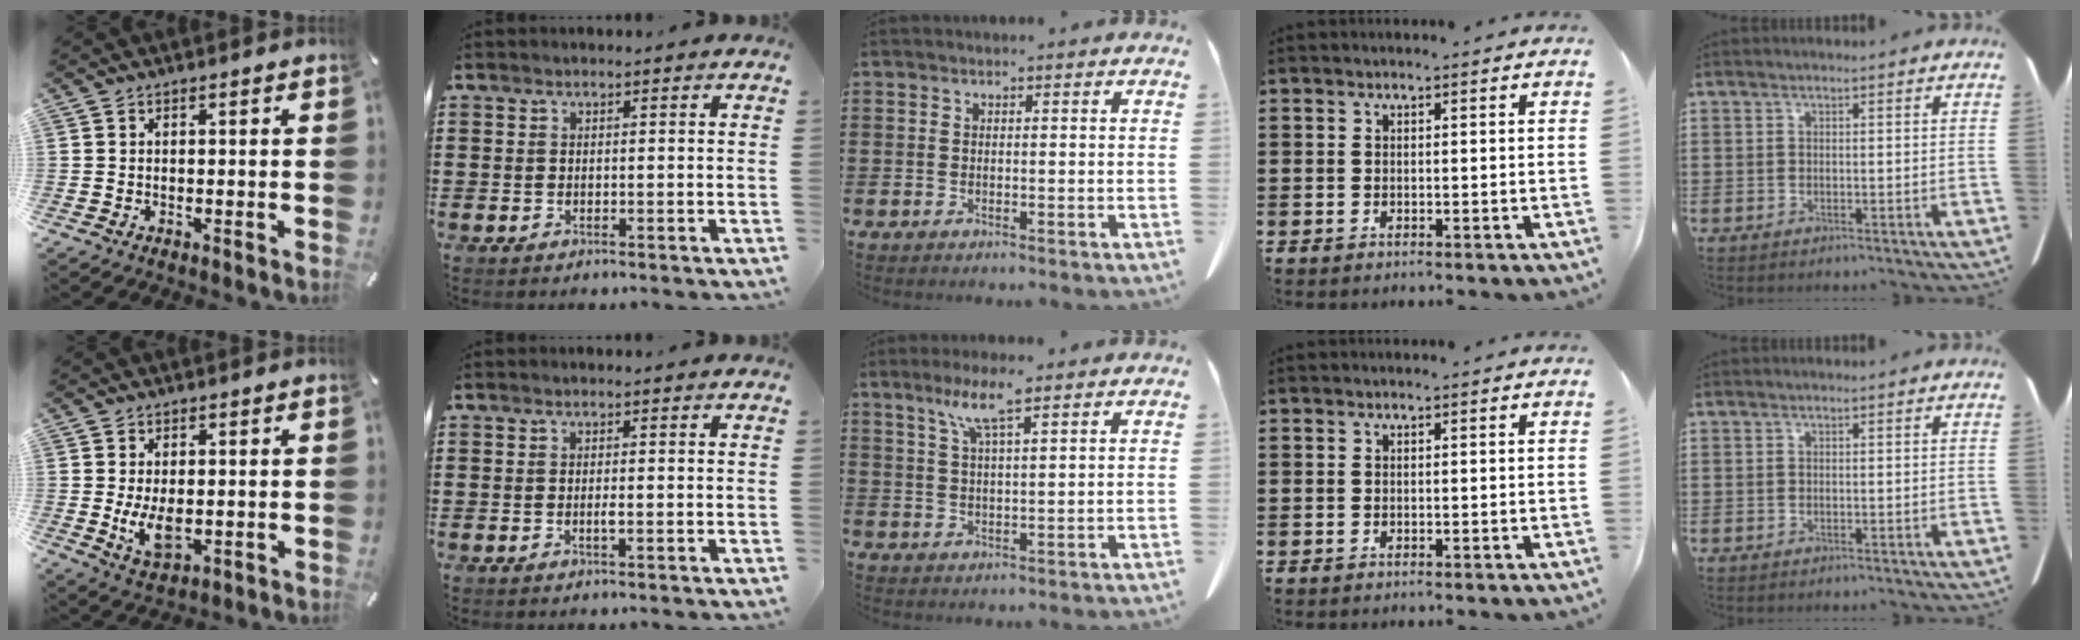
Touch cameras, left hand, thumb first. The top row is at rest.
{"thumb": {"total": 6.8, "force": [-0.2, 4.0, 5.5], "torque": [-0.107, -0.007, -0.006]}, "index": {"total": 1.0, "force": [-0.2, -0.1, 1.0], "torque": [-0.018, -0.005, -0.003]}, "middle": {"total": 6.2, "force": [4.1, 0.7, 4.7], "torque": [-0.102, 0.000, 0.070]}}